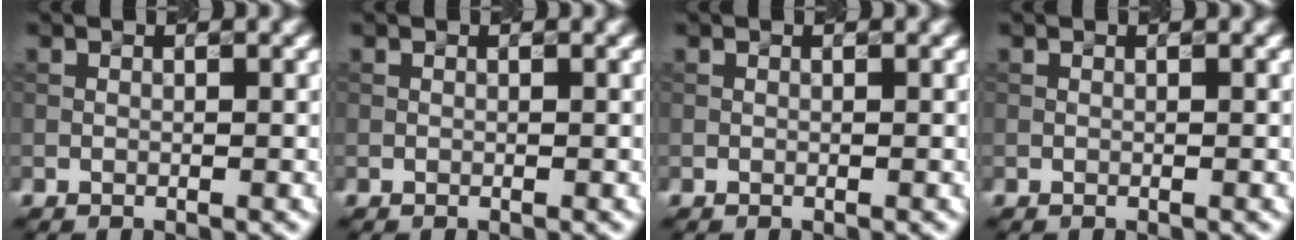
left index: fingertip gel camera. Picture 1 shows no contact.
{"total": 0.0}
{"total": 0.0}
{"total": 0.0}